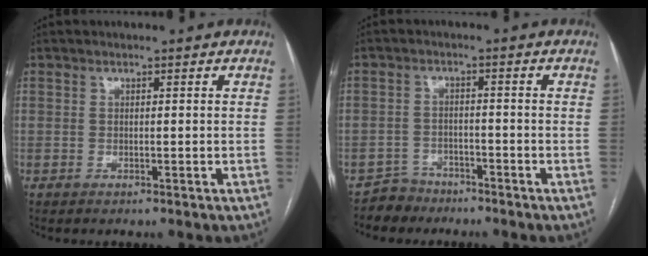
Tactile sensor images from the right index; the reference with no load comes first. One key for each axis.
{"total": 3.6, "fx": -3.0, "fy": 1.8, "fz": -0.9, "tx": 0.019, "ty": 0.004, "tz": -0.056}